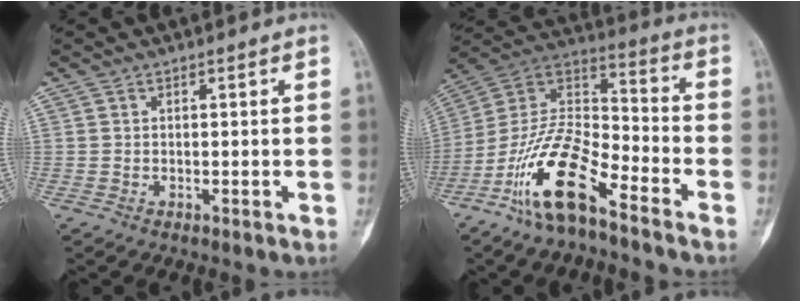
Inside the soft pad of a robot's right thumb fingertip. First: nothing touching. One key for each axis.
{"total": 16.6, "fx": -10.2, "fy": 5.5, "fz": 11.9, "tx": -0.223, "ty": 0.074, "tz": -0.199}